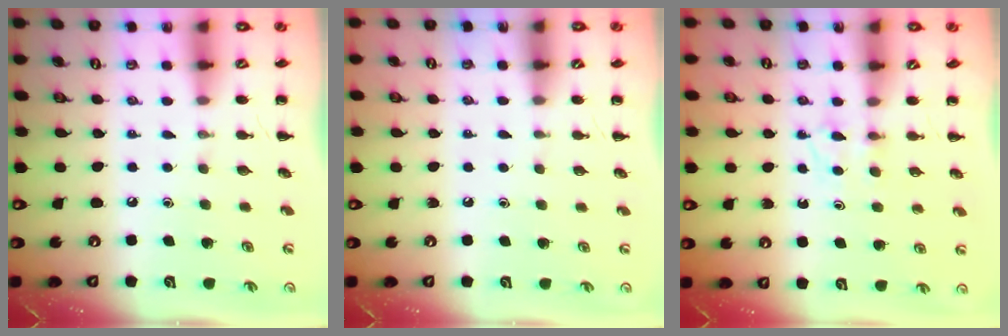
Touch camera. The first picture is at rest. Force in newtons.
{"total": 0.0}
{"total": 3.1, "press": 2.8, "slide": 1.3}